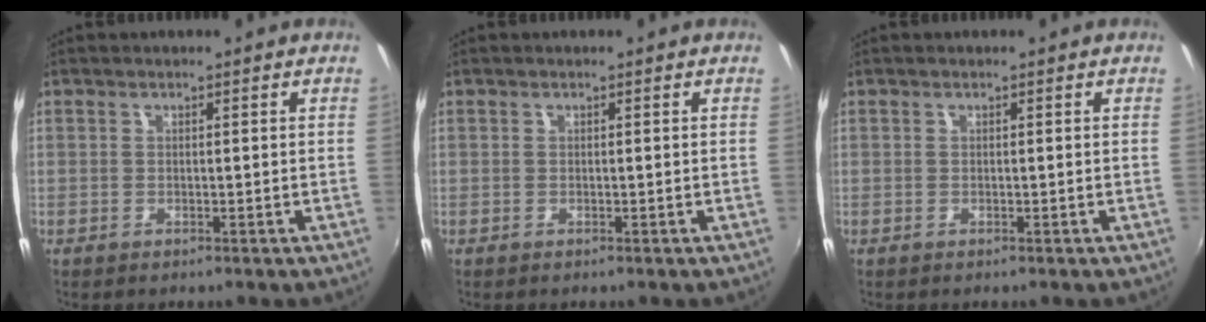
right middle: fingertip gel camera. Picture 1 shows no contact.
{"total": 0.0}
{"total": 0.0}